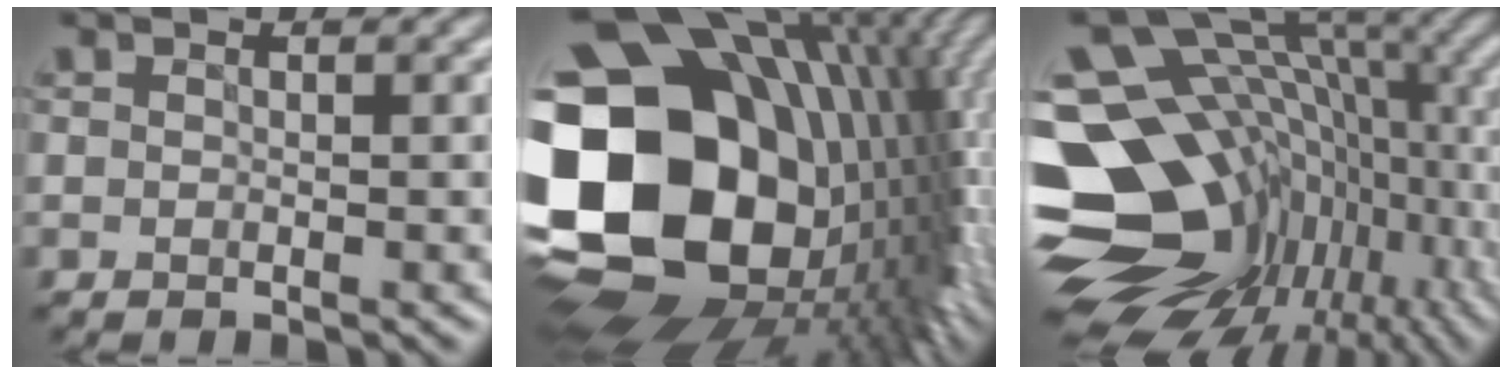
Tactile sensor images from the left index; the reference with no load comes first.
{"total": 22.9, "force": [1.1, 17.4, 14.8], "torque": [-0.336, -0.027, 0.041]}
{"total": 18.2, "force": [-2.3, 13.4, 12.1], "torque": [-0.215, 0.000, 0.001]}